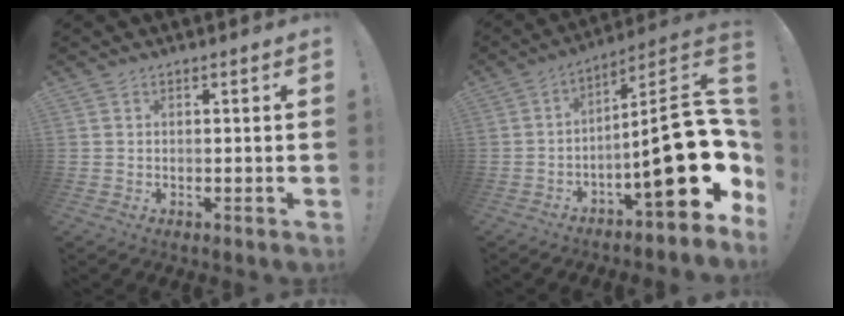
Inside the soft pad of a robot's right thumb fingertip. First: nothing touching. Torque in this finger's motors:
{"motor_torque": [2.37, 2.63, 1.39, -1.38, 0.55]}